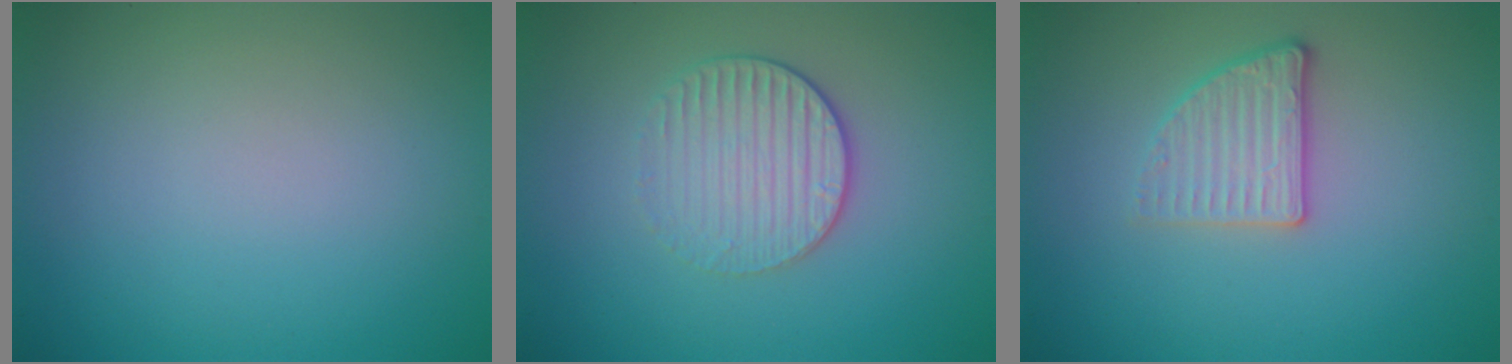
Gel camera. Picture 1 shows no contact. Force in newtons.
{"total": 3.1, "press": 2.7, "slide": 1.5}
{"total": 2.7, "press": 2.4, "slide": 1.1}